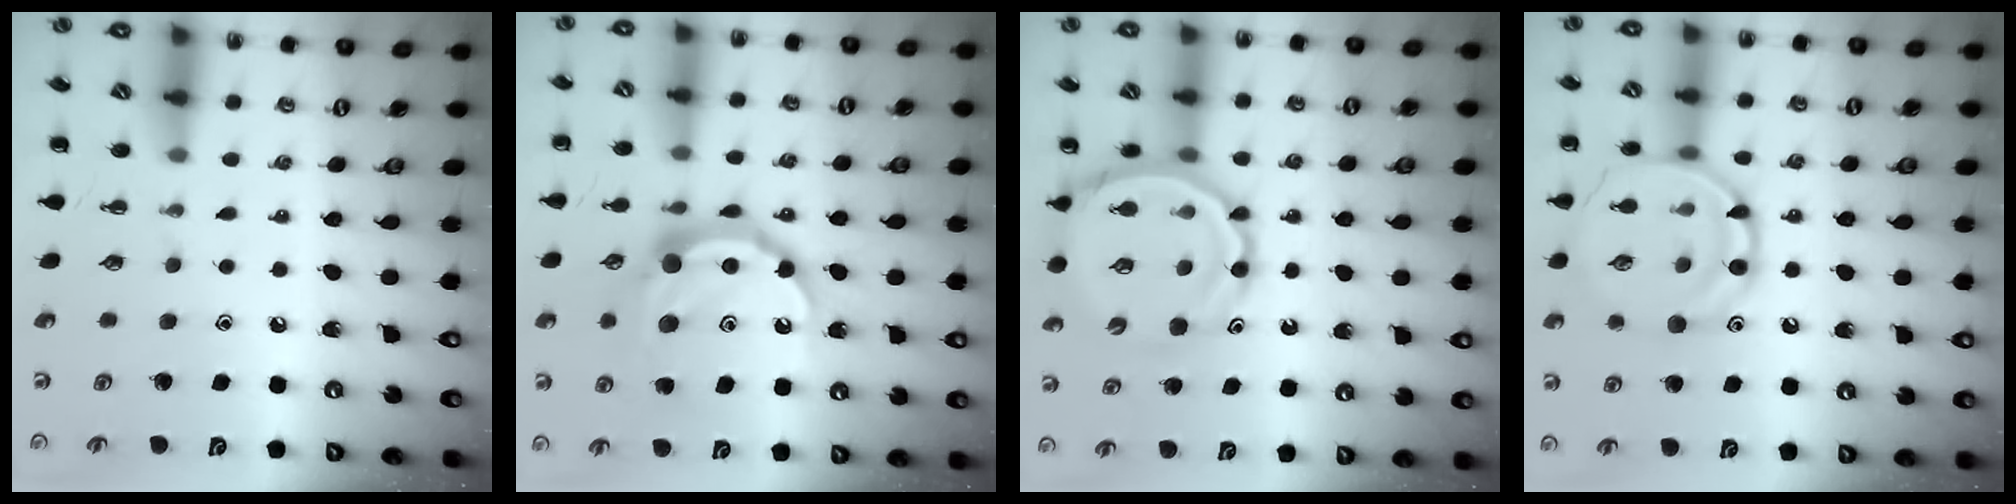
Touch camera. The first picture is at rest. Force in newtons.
{"total": 14.6, "press": 14.6, "slide": 1.0}
{"total": 13.8, "press": 13.2, "slide": 4.0}
{"total": 15.2, "press": 15.2, "slide": 0.8}